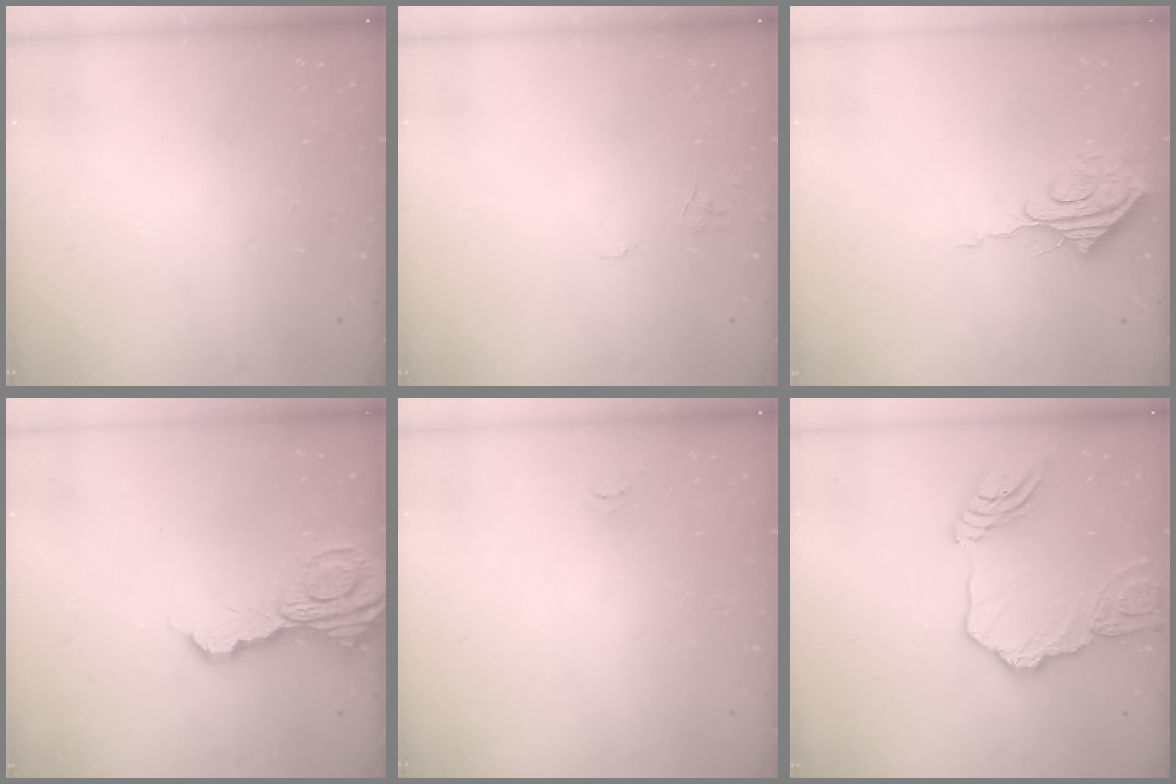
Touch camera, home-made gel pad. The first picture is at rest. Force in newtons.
{"total": 4.9, "press": 4.8, "slide": 0.4}
{"total": 8.2, "press": 8.1, "slide": 0.9}
{"total": 14.0, "press": 13.9, "slide": 1.6}
{"total": 3.2, "press": 3.2, "slide": 0.3}
{"total": 17.3, "press": 17.2, "slide": 1.8}